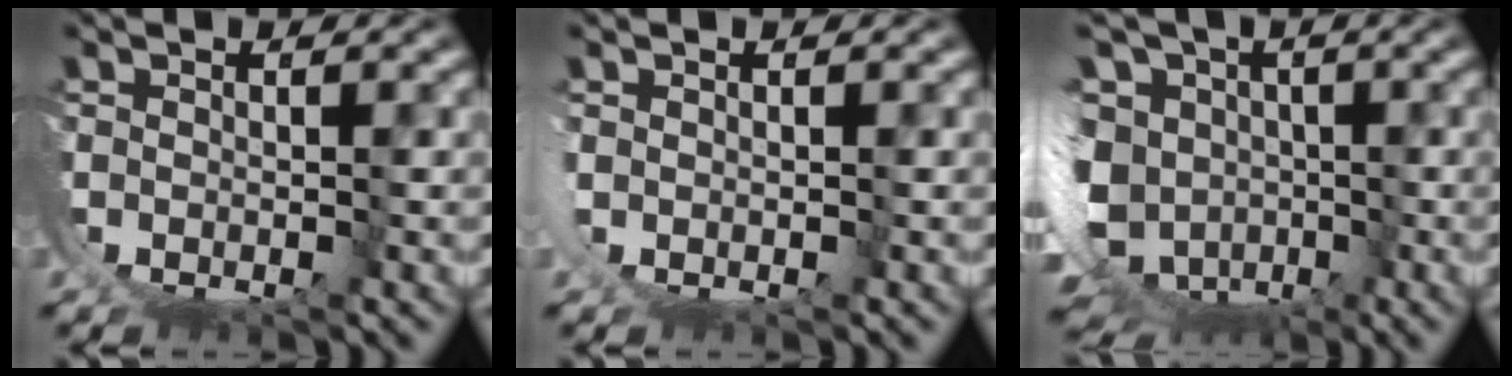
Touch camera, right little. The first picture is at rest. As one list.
[{"total": 0.8, "force": [0.7, -0.3, 0.5], "torque": [-0.019, -0.006, 0.019]}, {"total": 14.1, "force": [-2.3, 12.4, 6.4], "torque": [-0.167, -0.060, -0.033]}]